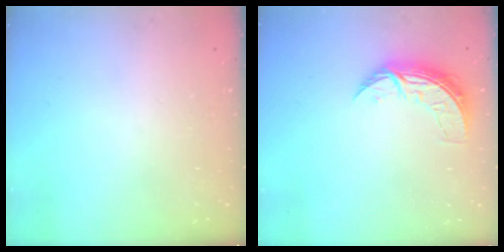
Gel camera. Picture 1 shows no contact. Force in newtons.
{"total": 7.1, "press": 7.0, "slide": 0.4}